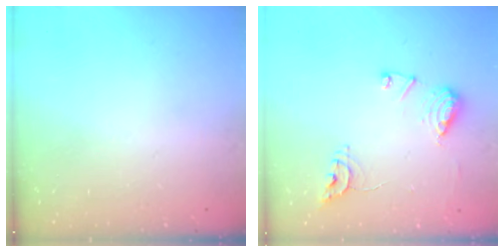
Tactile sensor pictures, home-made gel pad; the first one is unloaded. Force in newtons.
{"total": 12.1, "press": 12.0, "slide": 1.2}